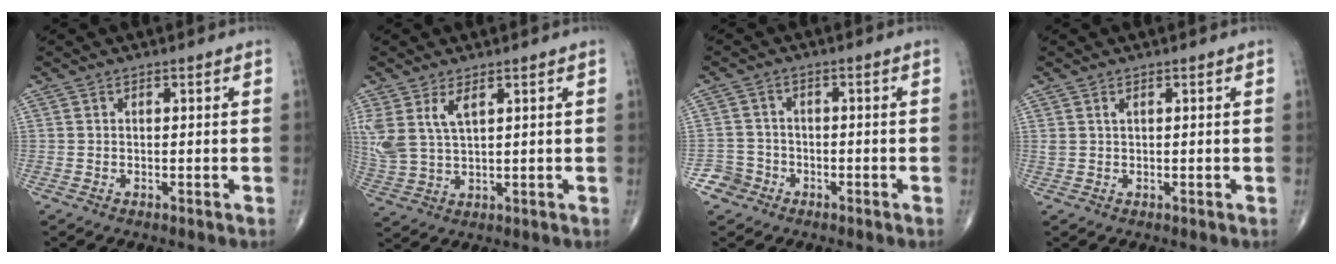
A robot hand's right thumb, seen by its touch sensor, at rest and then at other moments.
{"total": 7.6, "force": [3.4, 3.3, 5.9], "torque": [-0.139, -0.008, 0.080]}
{"total": 3.7, "force": [-2.0, 3.1, -0.2], "torque": [0.022, 0.017, -0.041]}
{"total": 1.0, "force": [0.6, 0.3, 0.7], "torque": [-0.016, 0.007, 0.015]}